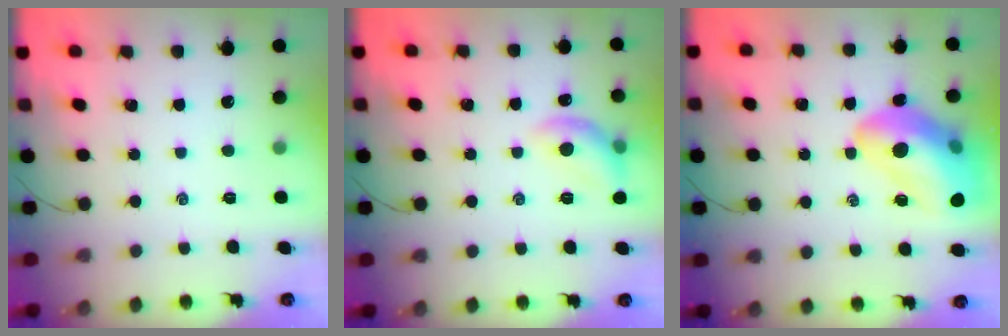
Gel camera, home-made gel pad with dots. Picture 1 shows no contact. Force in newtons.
{"total": 9.5, "press": 9.5, "slide": 0.7}
{"total": 19.3, "press": 18.9, "slide": 3.7}